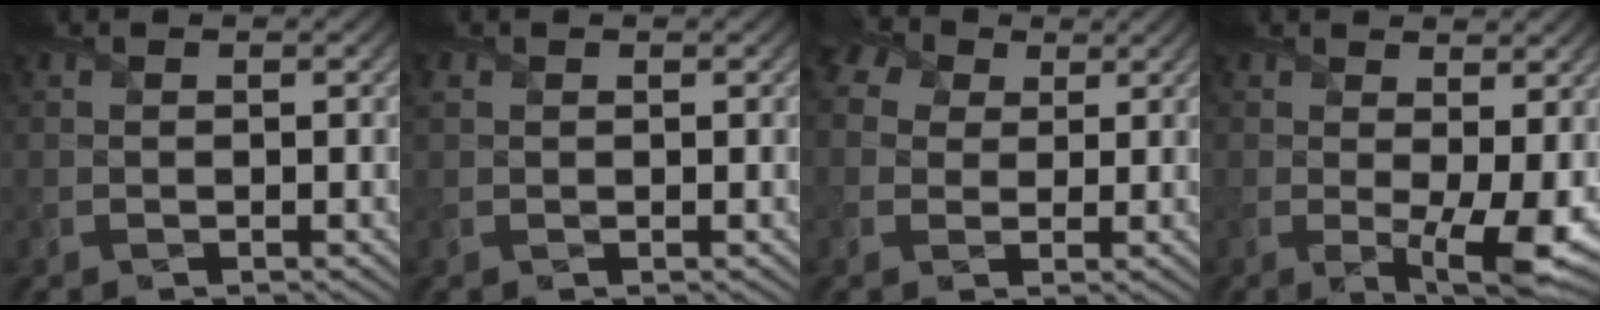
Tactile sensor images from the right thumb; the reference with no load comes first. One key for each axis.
{"total": 1.0, "fx": 0.5, "fy": 0.7, "fz": 0.4, "tx": -0.012, "ty": 0.002, "tz": 0.013}
{"total": 6.1, "fx": 2.6, "fy": 4.5, "fz": 3.0, "tx": -0.092, "ty": 0.018, "tz": 0.040}
{"total": 5.8, "fx": 0.0, "fy": 1.6, "fz": 5.5, "tx": -0.095, "ty": -0.018, "tz": 0.003}